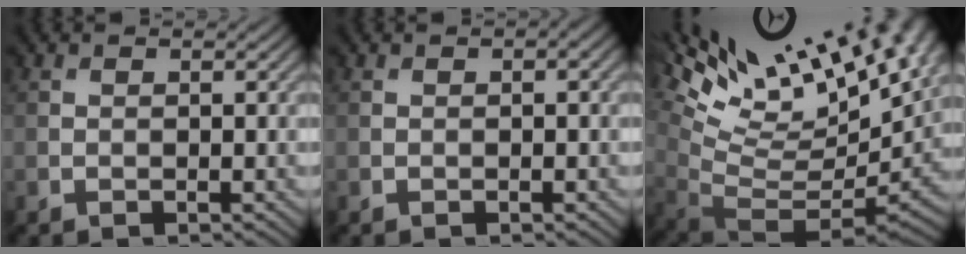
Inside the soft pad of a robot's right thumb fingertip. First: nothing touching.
{"total": 1.0, "force": [0.1, 0.3, 0.9], "torque": [-0.011, 0.000, 0.005]}
{"total": 17.3, "force": [10.2, 5.6, 12.9], "torque": [-0.196, 0.014, 0.188]}